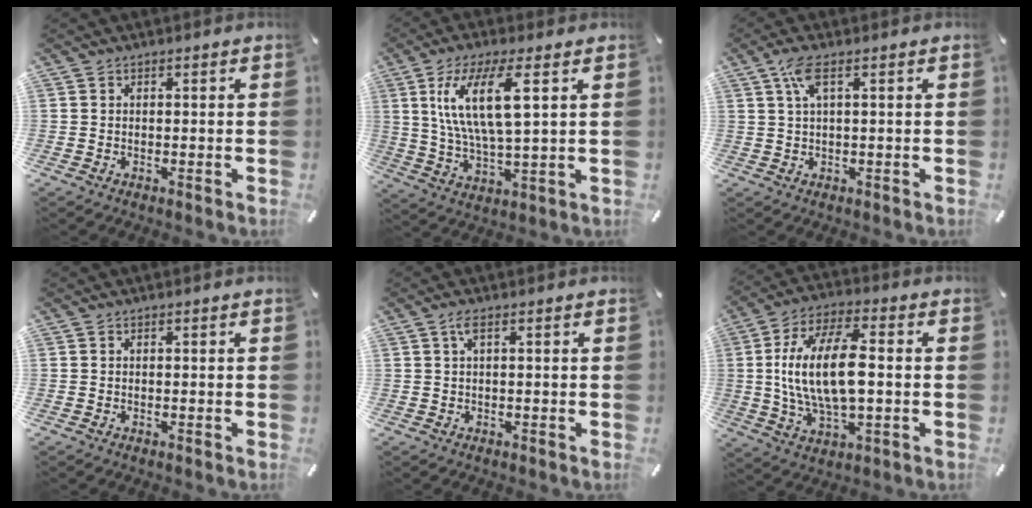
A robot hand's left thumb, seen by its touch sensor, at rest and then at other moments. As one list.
[{"total": 13.6, "force": [5.0, 4.0, 12.0], "torque": [-0.264, -0.001, 0.080]}, {"total": 4.7, "force": [1.7, 1.1, 4.2], "torque": [-0.088, 0.004, 0.028]}, {"total": 0.0}, {"total": 2.1, "force": [0.5, 0.4, 2.0], "torque": [-0.041, 0.003, 0.008]}, {"total": 16.9, "force": [0.5, 7.6, 15.0], "torque": [-0.312, -0.001, 0.006]}]